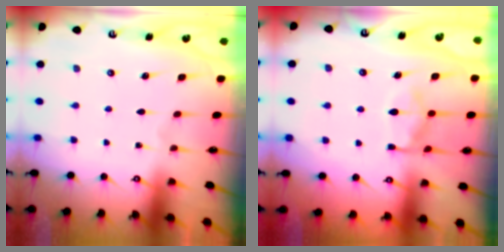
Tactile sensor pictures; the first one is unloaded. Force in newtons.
{"total": 11.2, "press": 11.2, "slide": 1.2}